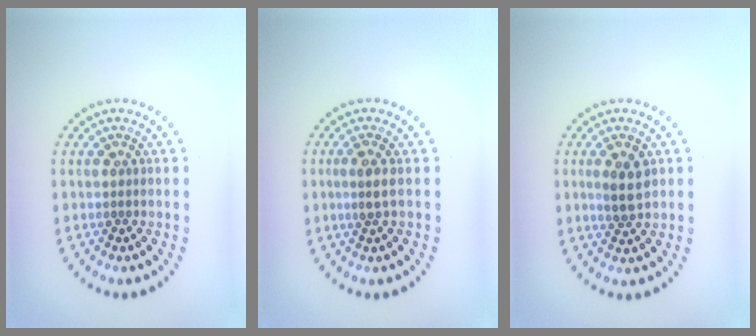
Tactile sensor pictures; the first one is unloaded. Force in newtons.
{"total": 1.8, "press": 1.4, "slide": 1.2}
{"total": 2.7, "press": 2.6, "slide": 0.7}